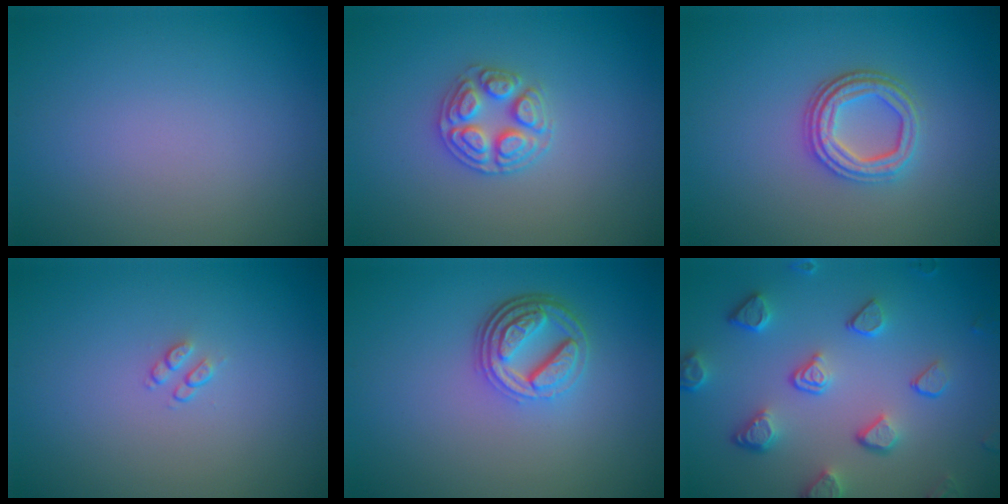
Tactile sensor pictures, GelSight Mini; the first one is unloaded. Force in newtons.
{"total": 2.8, "press": 2.7, "slide": 0.9}
{"total": 3.6, "press": 3.0, "slide": 2.1}
{"total": 0.9, "press": 0.6, "slide": 0.7}
{"total": 4.4, "press": 3.4, "slide": 2.9}
{"total": 5.0, "press": 3.8, "slide": 3.3}